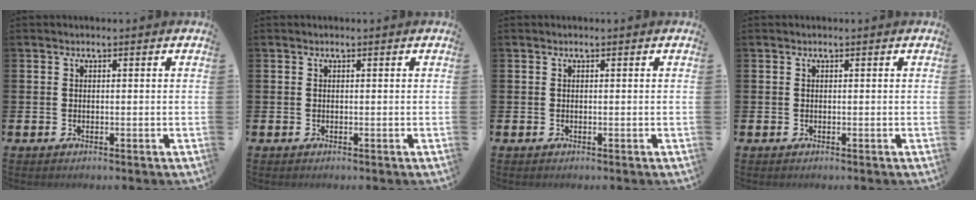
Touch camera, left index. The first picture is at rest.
{"total": 0.0}
{"total": 0.0}
{"total": 0.0}